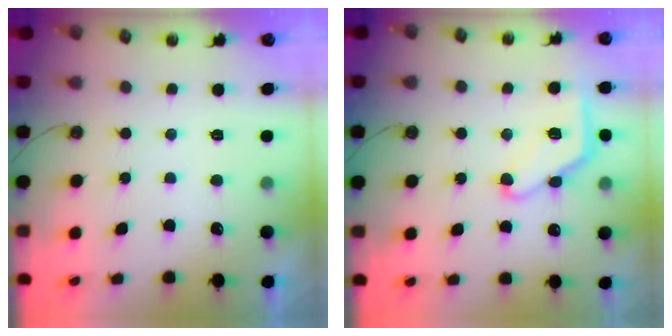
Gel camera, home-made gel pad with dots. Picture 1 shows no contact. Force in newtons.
{"total": 11.7, "press": 11.7, "slide": 0.7}